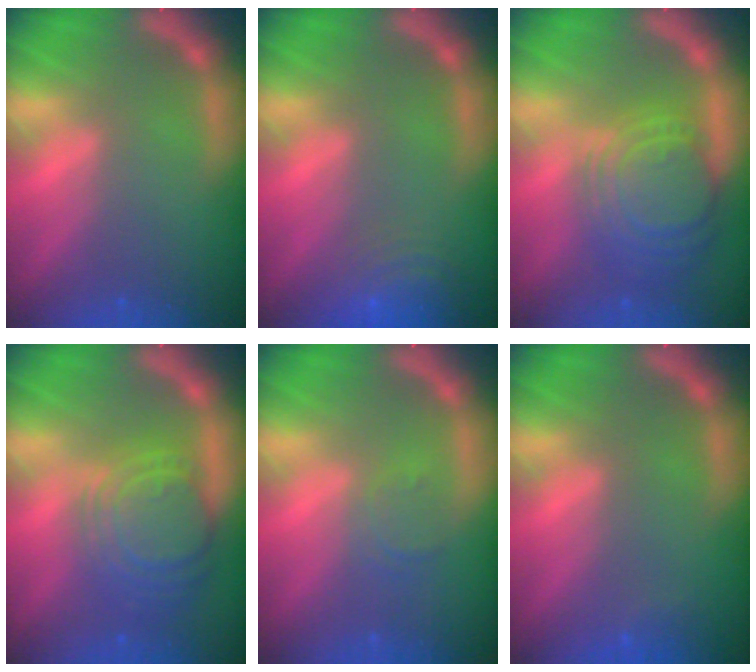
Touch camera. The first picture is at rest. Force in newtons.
{"total": 7.0}
{"total": 10.0}
{"total": 9.1}
{"total": 1.9}
{"total": 0.9}